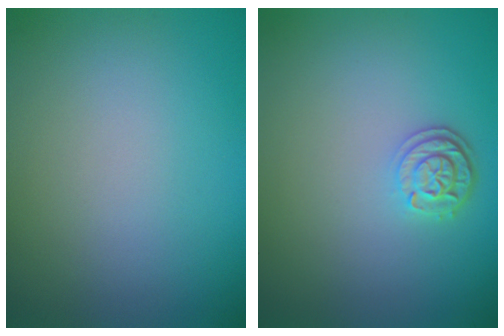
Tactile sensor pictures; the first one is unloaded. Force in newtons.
{"total": 2.4, "press": 2.1, "slide": 1.2}